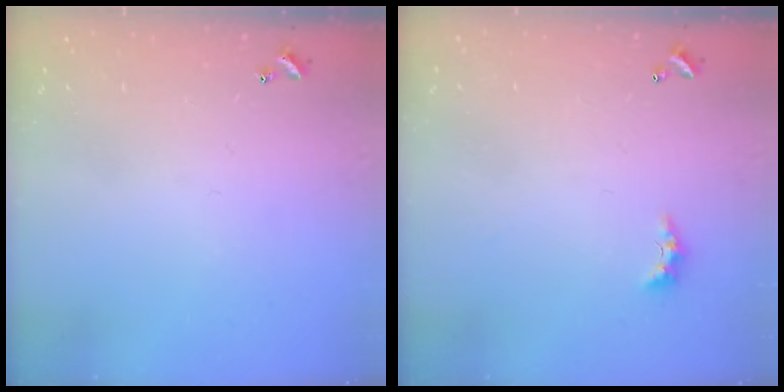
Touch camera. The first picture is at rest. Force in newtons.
{"total": 2.3, "press": 2.2, "slide": 0.7}